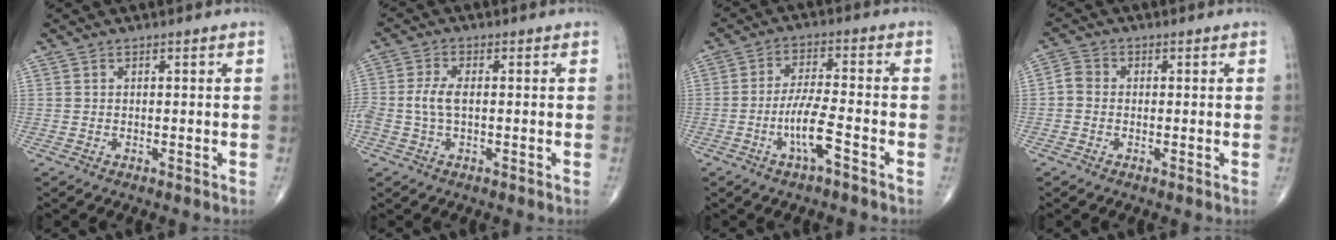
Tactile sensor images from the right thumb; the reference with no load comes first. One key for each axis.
{"total": 4.2, "fx": -0.3, "fy": 2.1, "fz": 3.6, "tx": -0.092, "ty": 0.008, "tz": -0.008}
{"total": 7.1, "fx": -3.3, "fy": 1.2, "fz": 6.2, "tx": -0.130, "ty": 0.023, "tz": -0.062}
{"total": 2.6, "fx": -0.5, "fy": 2.2, "fz": 1.3, "tx": -0.019, "ty": 0.006, "tz": -0.020}